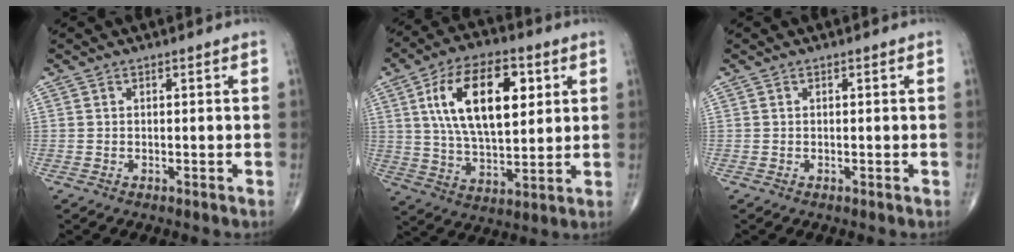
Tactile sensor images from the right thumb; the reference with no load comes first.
{"total": 18.5, "force": [5.5, 9.1, 15.2], "torque": [-0.245, -0.007, 0.097]}
{"total": 0.0}